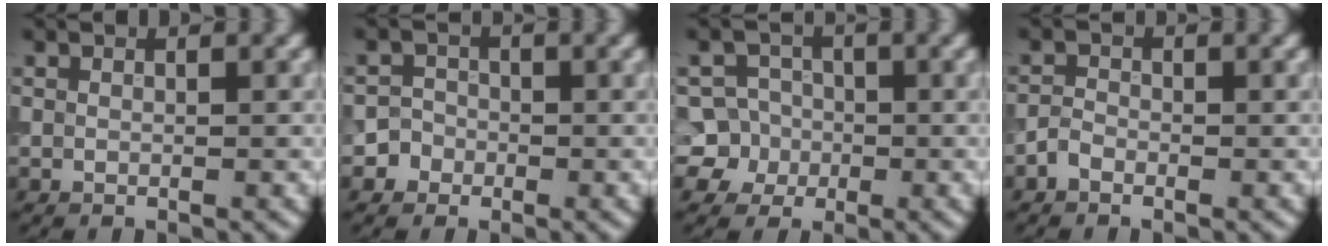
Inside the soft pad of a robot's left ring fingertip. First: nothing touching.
{"total": 2.0, "force": [-0.9, 1.8, 0.1], "torque": [0.026, 0.005, -0.019]}
{"total": 5.8, "force": [-1.5, 5.6, 0.9], "torque": [0.005, 0.016, -0.049]}
{"total": 1.1, "force": [-0.8, 0.6, 0.5], "torque": [-0.008, 0.002, -0.020]}